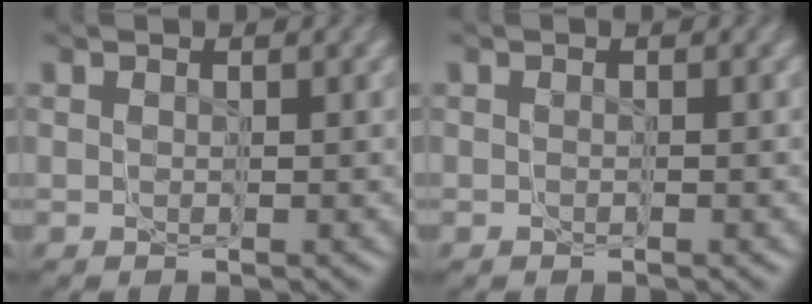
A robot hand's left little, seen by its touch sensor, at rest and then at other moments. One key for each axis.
{"total": 0.0}